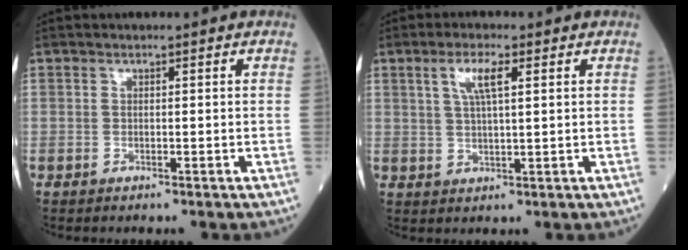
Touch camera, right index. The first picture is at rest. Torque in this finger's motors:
{"motor_torque": [0.12, 0.07, 0.08, 0.07]}